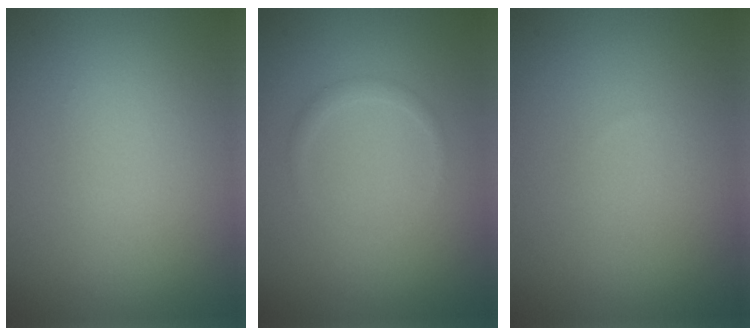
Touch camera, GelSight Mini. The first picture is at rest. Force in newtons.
{"total": 0.9, "press": 0.9, "slide": 0.0}
{"total": 0.0}